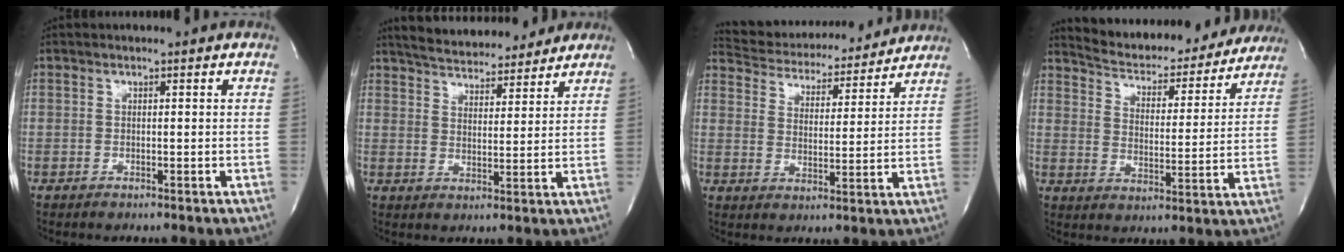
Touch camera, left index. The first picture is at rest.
{"total": 15.2, "force": [13.7, 4.1, 5.2], "torque": [-0.081, 0.017, 0.197]}
{"total": 16.8, "force": [15.9, 3.9, 3.9], "torque": [-0.064, 0.012, 0.227]}
{"total": 20.8, "force": [19.3, 5.5, 5.7], "torque": [-0.083, -0.016, 0.257]}